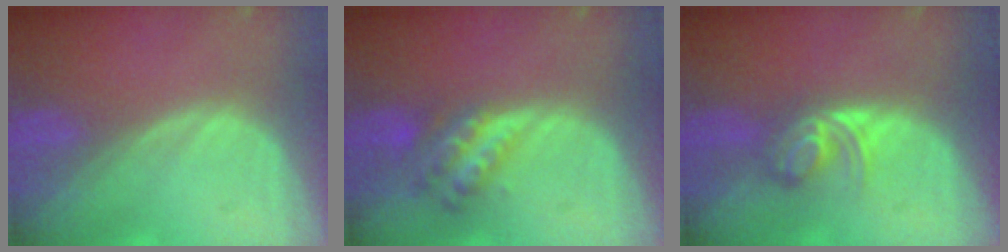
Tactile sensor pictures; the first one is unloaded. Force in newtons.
{"total": 6.1, "press": 5.3, "slide": 3.0}
{"total": 5.7, "press": 4.7, "slide": 3.3}